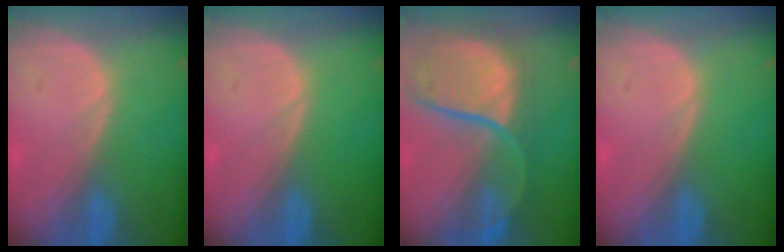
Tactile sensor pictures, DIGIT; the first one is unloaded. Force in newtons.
{"total": 0.0}
{"total": 12.0, "press": 9.9, "slide": 6.9}
{"total": 0.0}